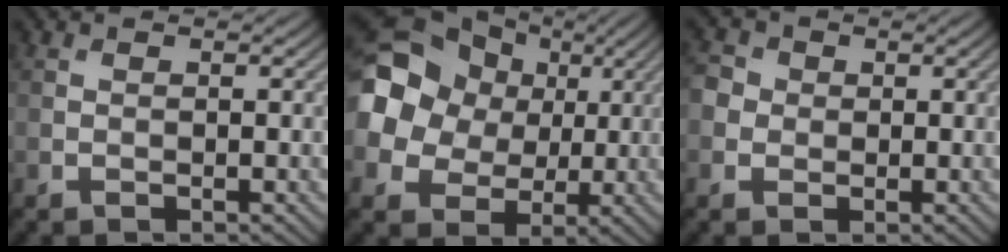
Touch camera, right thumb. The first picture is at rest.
{"total": 16.8, "force": [3.5, 14.4, 7.9], "torque": [-0.251, 0.029, 0.054]}
{"total": 2.7, "force": [0.0, 2.5, 0.9], "torque": [-0.028, 0.004, -0.002]}